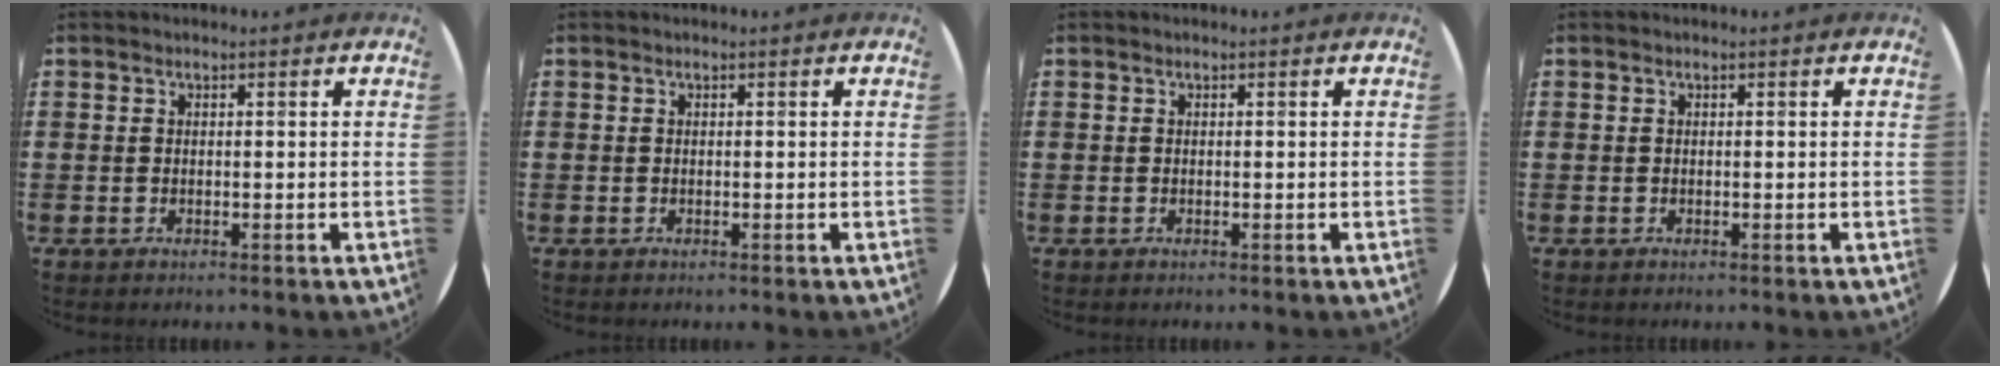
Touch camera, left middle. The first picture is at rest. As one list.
[{"total": 0.0}, {"total": 0.0}, {"total": 0.0}]